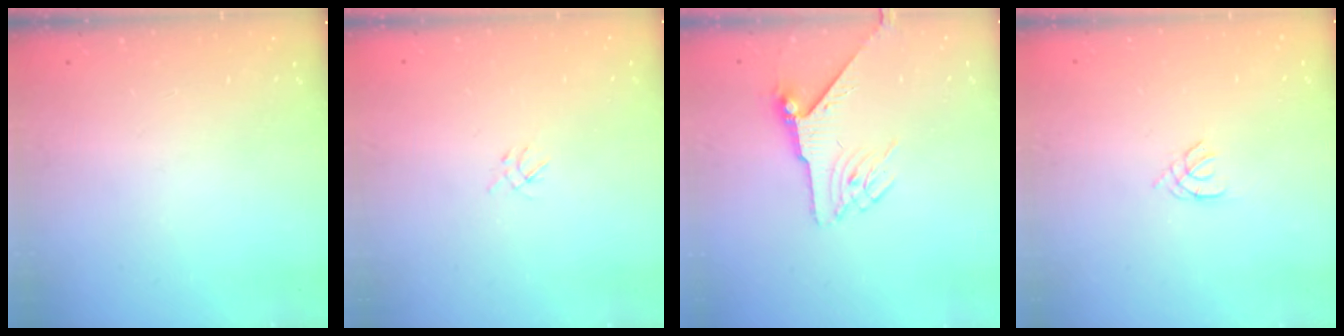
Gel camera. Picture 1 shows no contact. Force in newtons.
{"total": 2.2, "press": 2.2, "slide": 0.5}
{"total": 6.0, "press": 6.0, "slide": 0.7}
{"total": 1.1, "press": 1.0, "slide": 0.3}